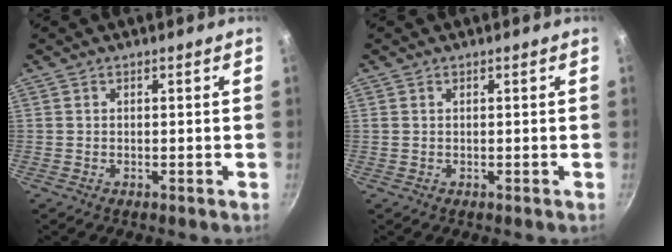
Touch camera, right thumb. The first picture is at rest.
{"total": 0.0}